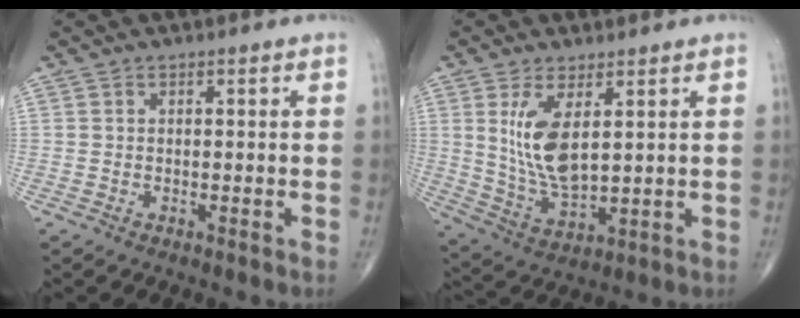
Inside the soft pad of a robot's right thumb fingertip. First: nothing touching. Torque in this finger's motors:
{"motor_torque": [-0.71, 0.85, 1.03, 0.56, 0.09]}